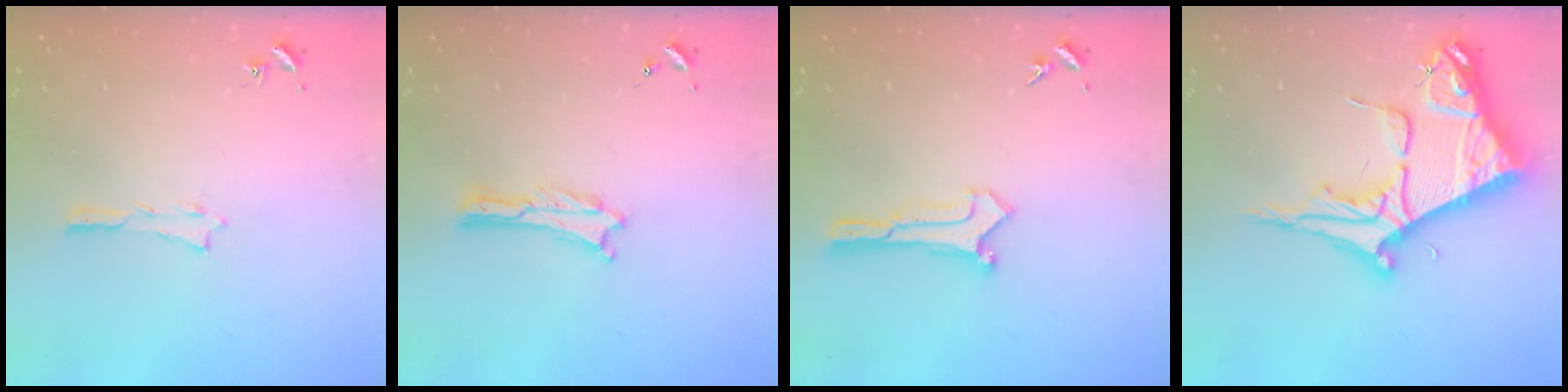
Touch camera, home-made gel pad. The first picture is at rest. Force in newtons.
{"total": 0.0}
{"total": 0.6, "press": 0.6, "slide": 0.0}
{"total": 11.3, "press": 11.2, "slide": 1.2}